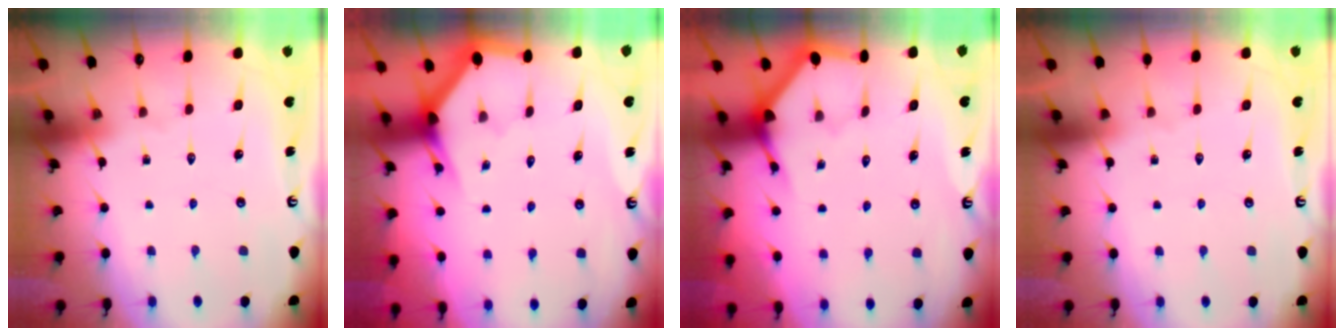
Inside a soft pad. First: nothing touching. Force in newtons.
{"total": 2.9, "press": 2.9, "slide": 0.1}
{"total": 4.0, "press": 4.0, "slide": 0.2}
{"total": 0.0}